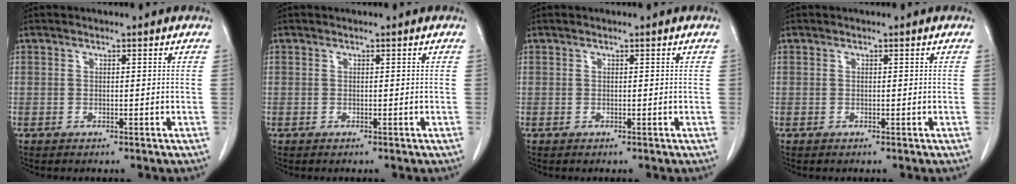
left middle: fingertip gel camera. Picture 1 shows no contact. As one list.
[{"total": 0.0}, {"total": 0.0}, {"total": 0.0}]